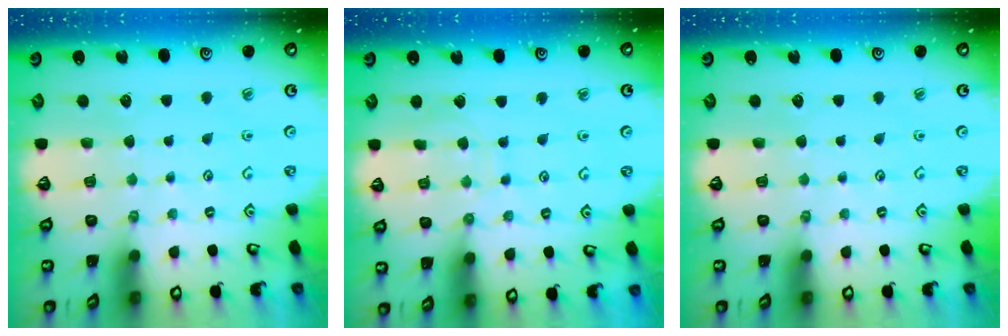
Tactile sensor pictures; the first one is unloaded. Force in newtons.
{"total": 6.3, "press": 6.3, "slide": 0.3}
{"total": 0.0}